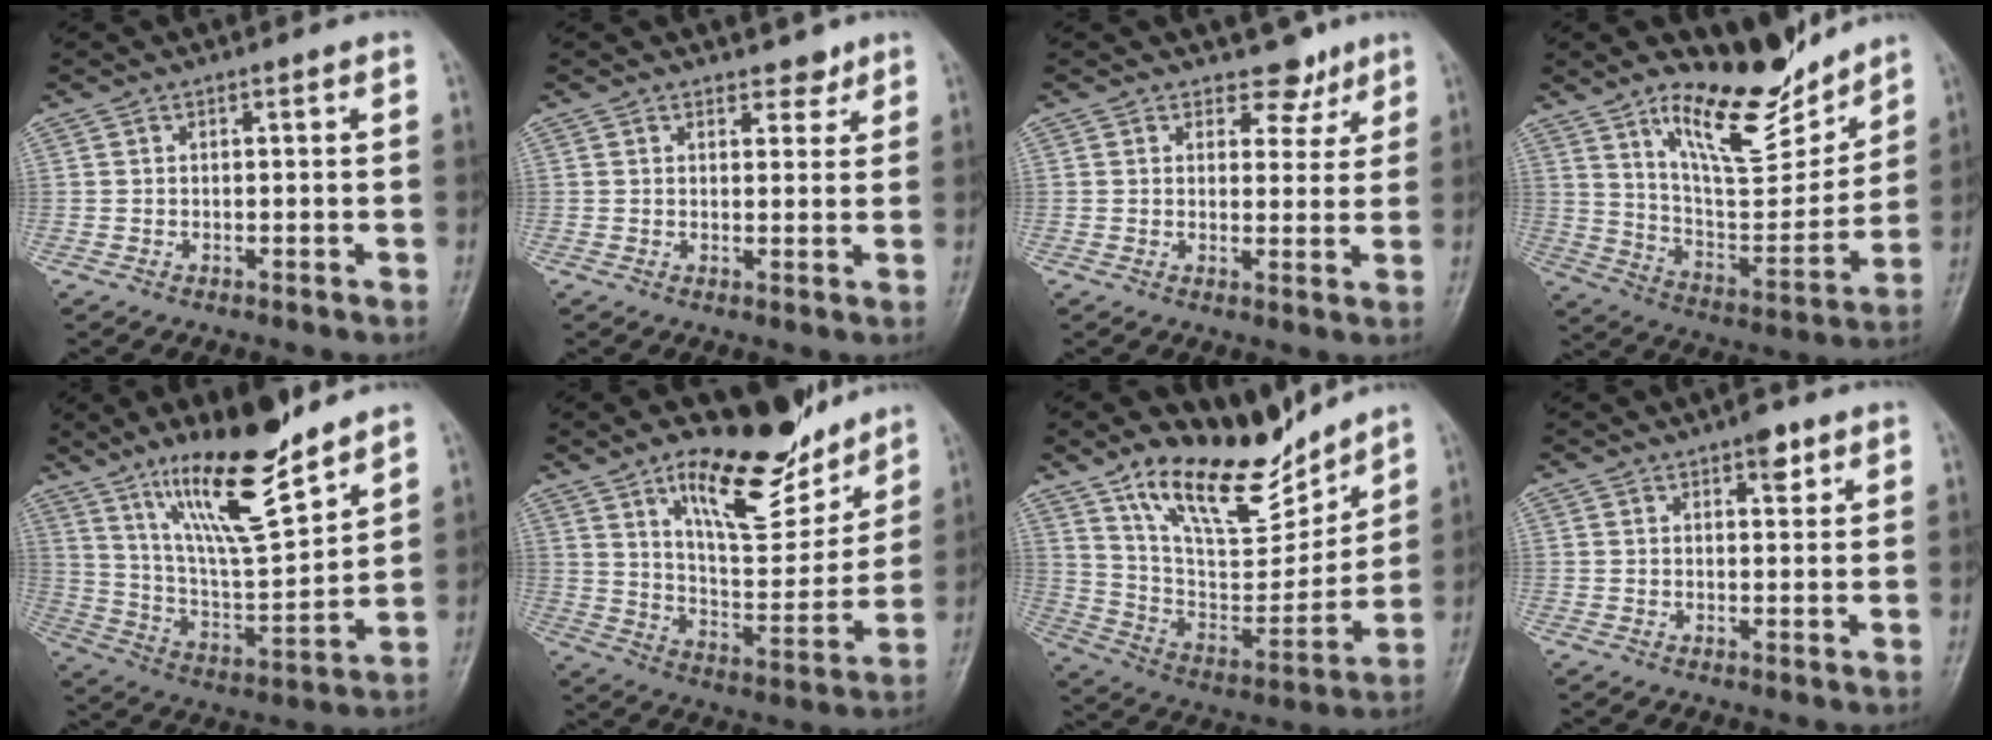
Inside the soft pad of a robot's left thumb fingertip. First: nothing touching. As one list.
[{"total": 2.5, "force": [2.0, 1.3, 0.8], "torque": [0.007, -0.012, 0.025]}, {"total": 4.6, "force": [3.5, 2.8, 0.7], "torque": [0.021, -0.023, 0.048]}, {"total": 16.9, "force": [13.1, 5.4, 9.3], "torque": [-0.103, -0.095, 0.232]}, {"total": 18.9, "force": [13.0, 4.2, 13.0], "torque": [-0.199, -0.076, 0.240]}, {"total": 19.7, "force": [13.3, 7.5, 12.5], "torque": [-0.142, -0.085, 0.223]}, {"total": 19.1, "force": [14.7, 7.2, 9.9], "torque": [-0.112, -0.090, 0.266]}, {"total": 3.6, "force": [2.1, 1.5, 2.4], "torque": [-0.022, -0.008, 0.027]}]